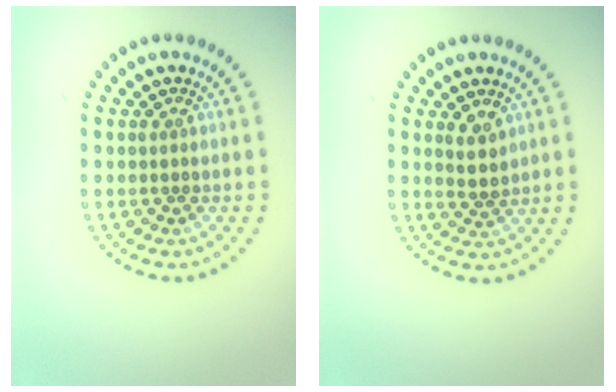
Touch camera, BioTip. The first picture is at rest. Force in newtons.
{"total": 1.8, "press": 1.4, "slide": 1.1}